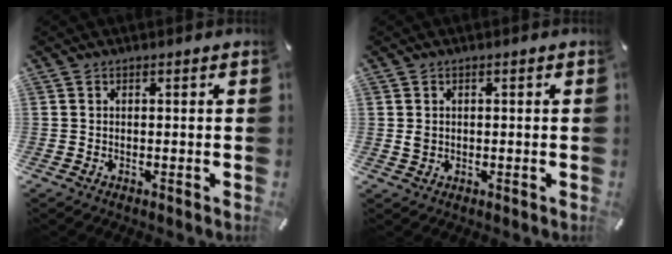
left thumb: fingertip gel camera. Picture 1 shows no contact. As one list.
[{"total": 1.6, "force": [0.0, 1.5, 0.6], "torque": [-0.003, 0.003, -0.004]}]